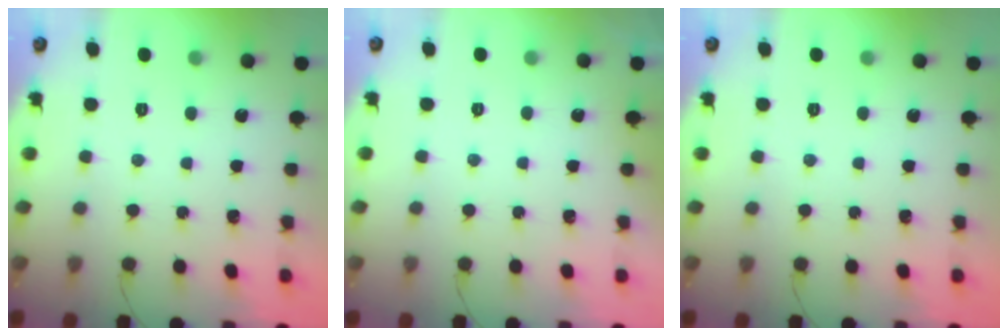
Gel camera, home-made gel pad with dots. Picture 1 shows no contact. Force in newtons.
{"total": 7.1, "press": 1.6, "slide": 6.9}
{"total": 0.0}